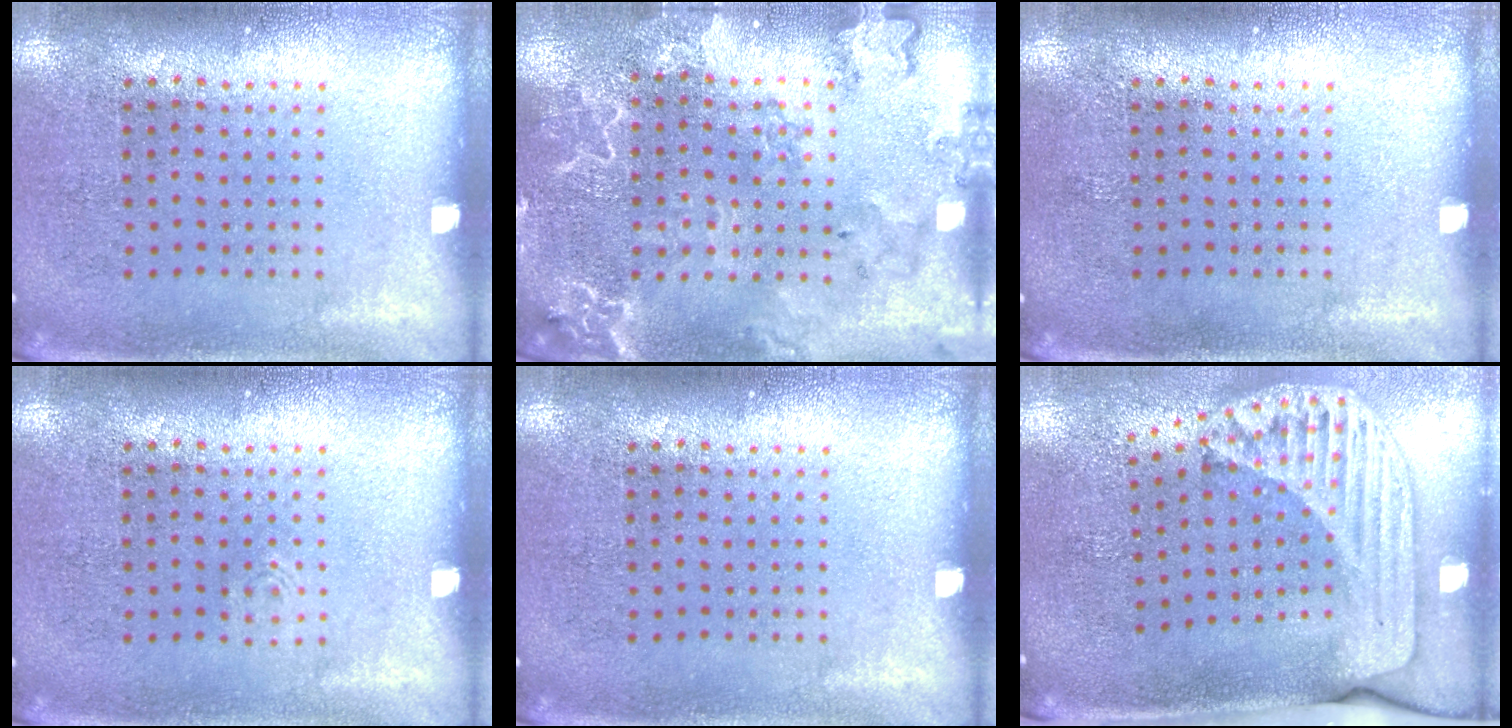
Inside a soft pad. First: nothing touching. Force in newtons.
{"total": 2.7, "press": 2.5, "slide": 1.0}
{"total": 0.0}
{"total": 0.5, "press": 0.5, "slide": 0.1}
{"total": 0.0}
{"total": 2.4, "press": 1.7, "slide": 1.6}